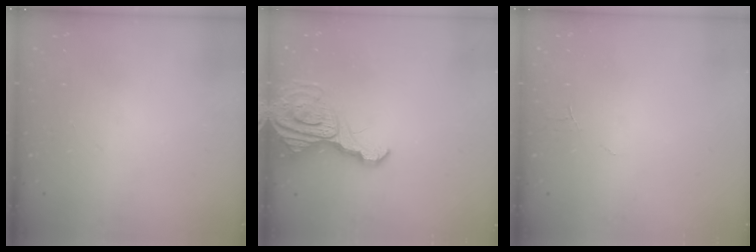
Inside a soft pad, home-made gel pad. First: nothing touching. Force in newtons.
{"total": 13.7, "press": 13.7, "slide": 1.3}
{"total": 3.0, "press": 3.0, "slide": 0.2}